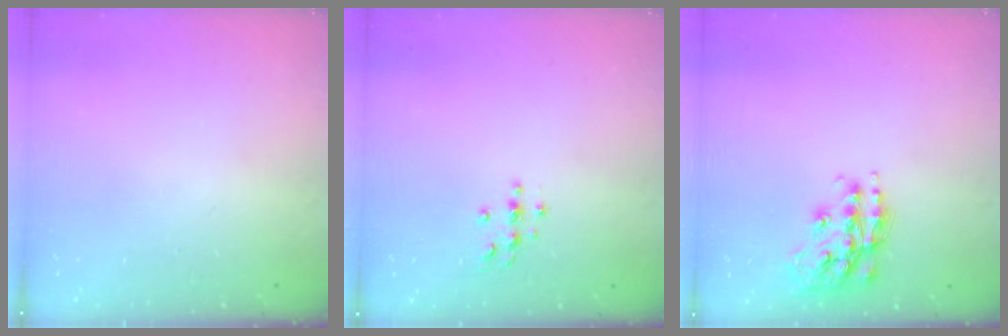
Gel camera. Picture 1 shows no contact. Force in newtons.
{"total": 3.7, "press": 3.6, "slide": 0.5}
{"total": 15.9, "press": 15.9, "slide": 0.9}